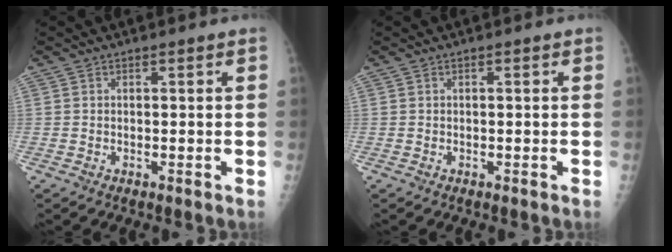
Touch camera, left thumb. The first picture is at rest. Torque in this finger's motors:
{"motor_torque": [-0.05, 0.05, -0.02, 0.02, 0.00]}